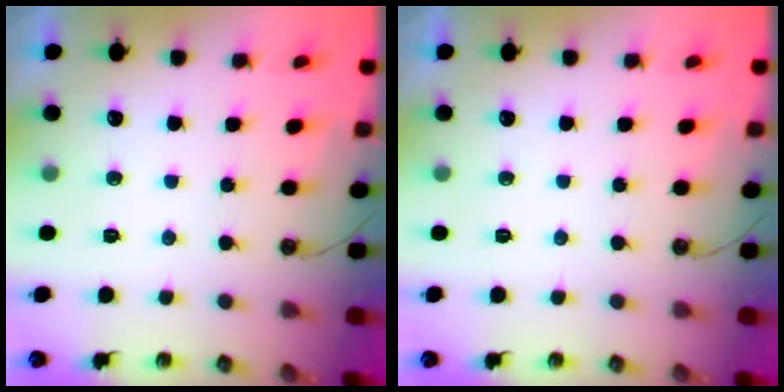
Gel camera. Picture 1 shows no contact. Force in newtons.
{"total": 0.0}